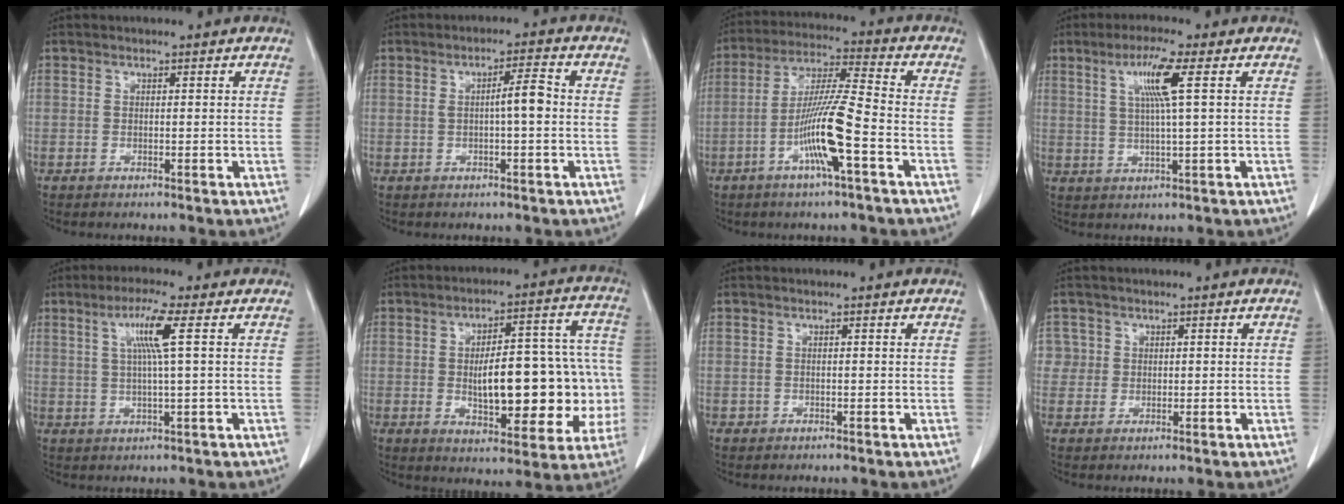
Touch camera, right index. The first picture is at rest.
{"total": 4.4, "force": [-0.2, 0.8, 4.3], "torque": [-0.076, 0.016, -0.001]}
{"total": 11.7, "force": [-4.4, 0.2, 10.9], "torque": [-0.214, 0.001, -0.084]}
{"total": 7.0, "force": [2.3, -0.1, 6.6], "torque": [-0.126, 0.005, 0.046]}
{"total": 6.6, "force": [1.9, -0.3, 6.3], "torque": [-0.120, 0.004, 0.039]}
{"total": 21.3, "force": [-2.3, 8.3, 19.5], "torque": [-0.230, 0.048, -0.010]}
{"total": 0.8, "force": [-0.1, 0.8, 0.2], "torque": [0.001, 0.006, -0.001]}
{"total": 3.7, "force": [0.7, 3.7, 0.1], "torque": [0.013, 0.015, 0.017]}